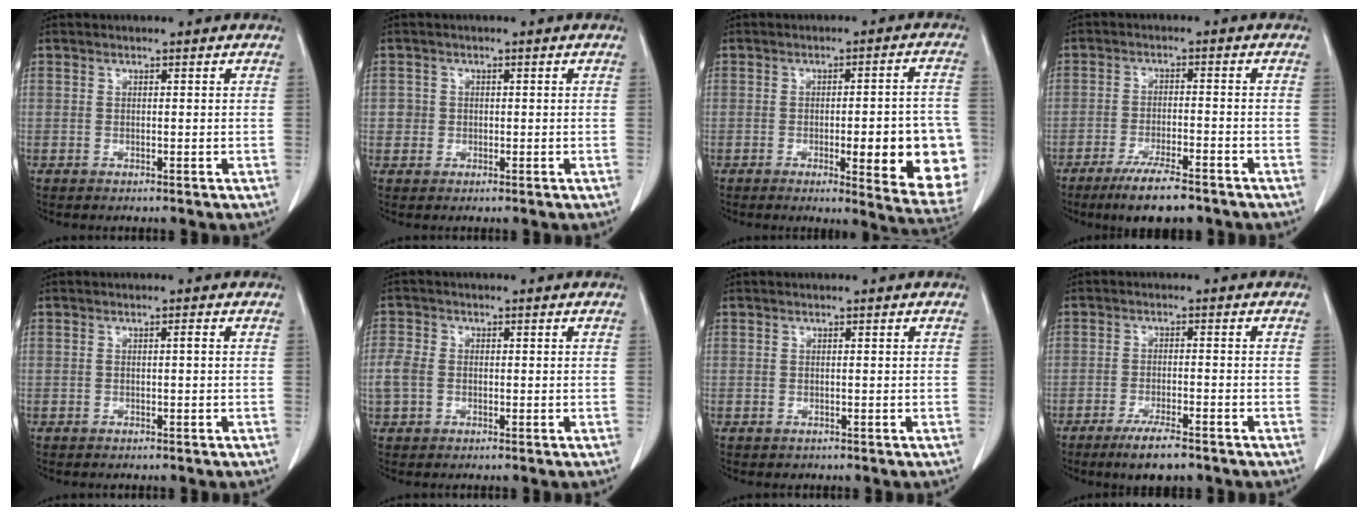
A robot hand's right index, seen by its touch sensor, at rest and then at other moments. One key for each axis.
{"total": 1.8, "fx": 0.0, "fy": 1.8, "fz": 0.2, "tx": 0.007, "ty": 0.005, "tz": -0.001}
{"total": 14.9, "fx": -3.6, "fy": 2.8, "fz": 14.2, "tx": -0.108, "ty": 0.010, "tz": -0.030}
{"total": 8.3, "fx": -6.3, "fy": 1.4, "fz": 5.2, "tx": -0.086, "ty": -0.016, "tz": -0.101}
{"total": 0.6, "fx": 0.0, "fy": 0.0, "fz": 0.6, "tx": -0.009, "ty": 0.001, "tz": -0.001}
{"total": 3.5, "fx": -0.5, "fy": 2.6, "fz": 2.2, "tx": -0.067, "ty": 0.007, "tz": -0.011}
{"total": 0.5, "fx": -0.2, "fy": 0.5, "fz": 0.0, "tx": 0.000, "ty": 0.005, "tz": -0.003}
{"total": 5.7, "fx": -4.2, "fy": 0.9, "fz": 3.8, "tx": -0.069, "ty": -0.011, "tz": -0.067}